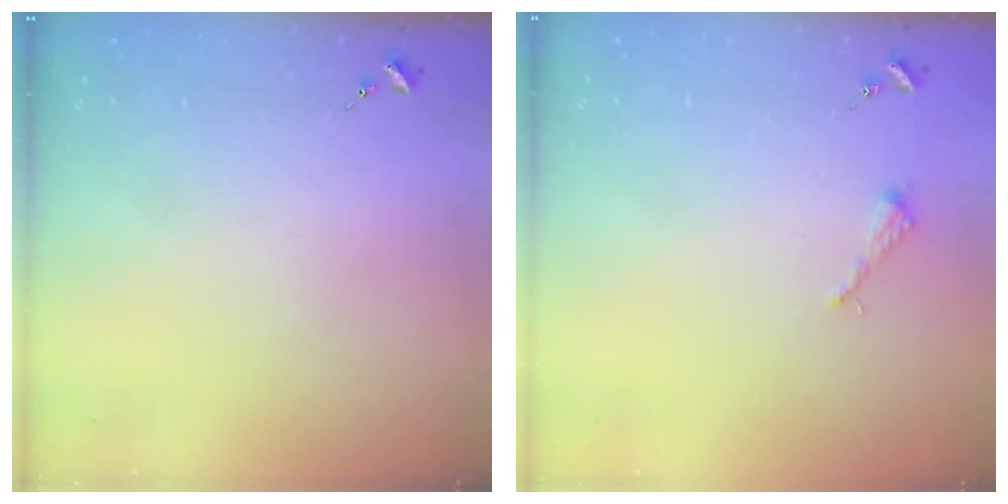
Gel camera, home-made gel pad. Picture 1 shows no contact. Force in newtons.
{"total": 3.1, "press": 3.1, "slide": 0.3}